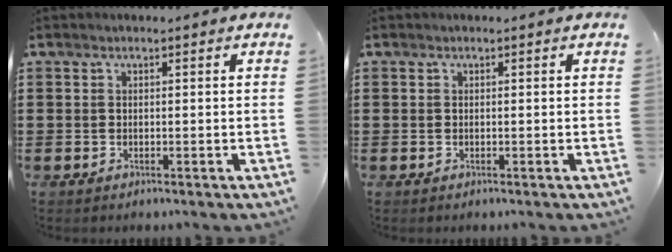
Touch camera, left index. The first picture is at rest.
{"total": 0.0}